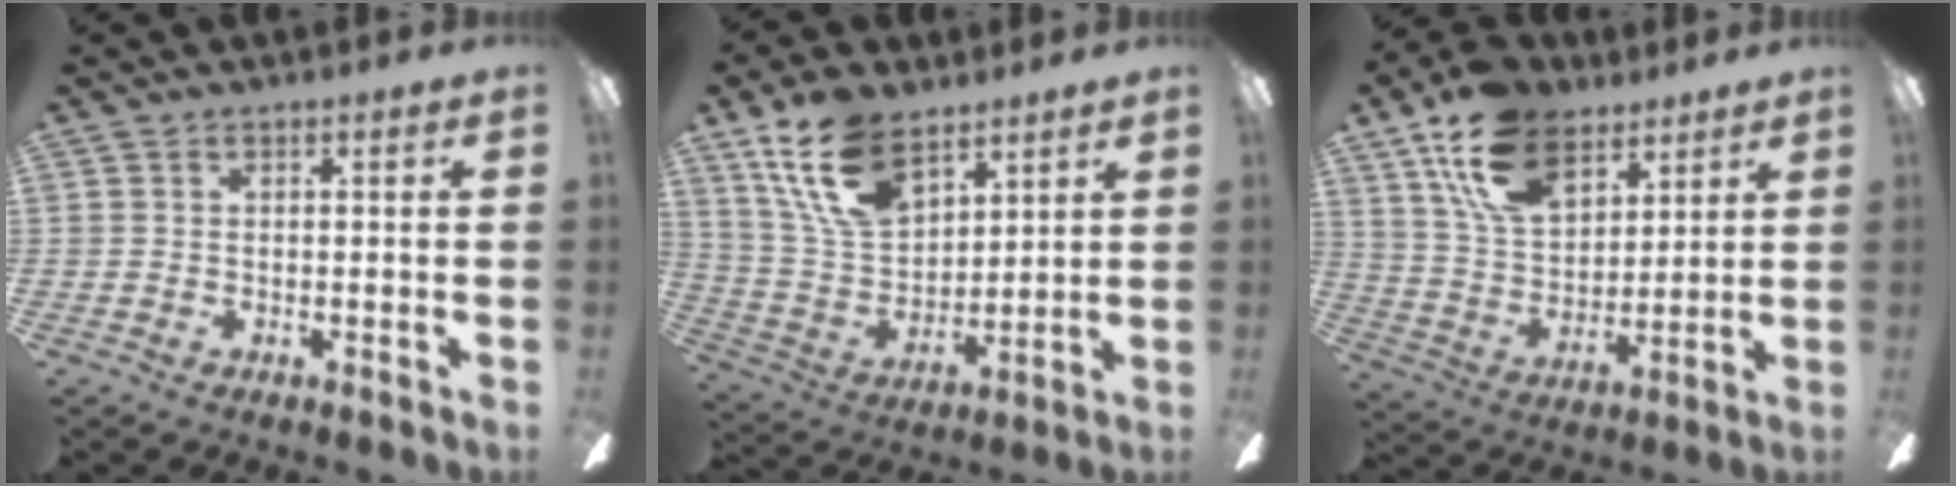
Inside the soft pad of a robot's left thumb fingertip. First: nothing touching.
{"total": 16.8, "force": [10.8, 9.3, 9.0], "torque": [-0.188, -0.036, 0.204]}
{"total": 16.9, "force": [10.7, 9.7, 8.8], "torque": [-0.168, -0.036, 0.202]}